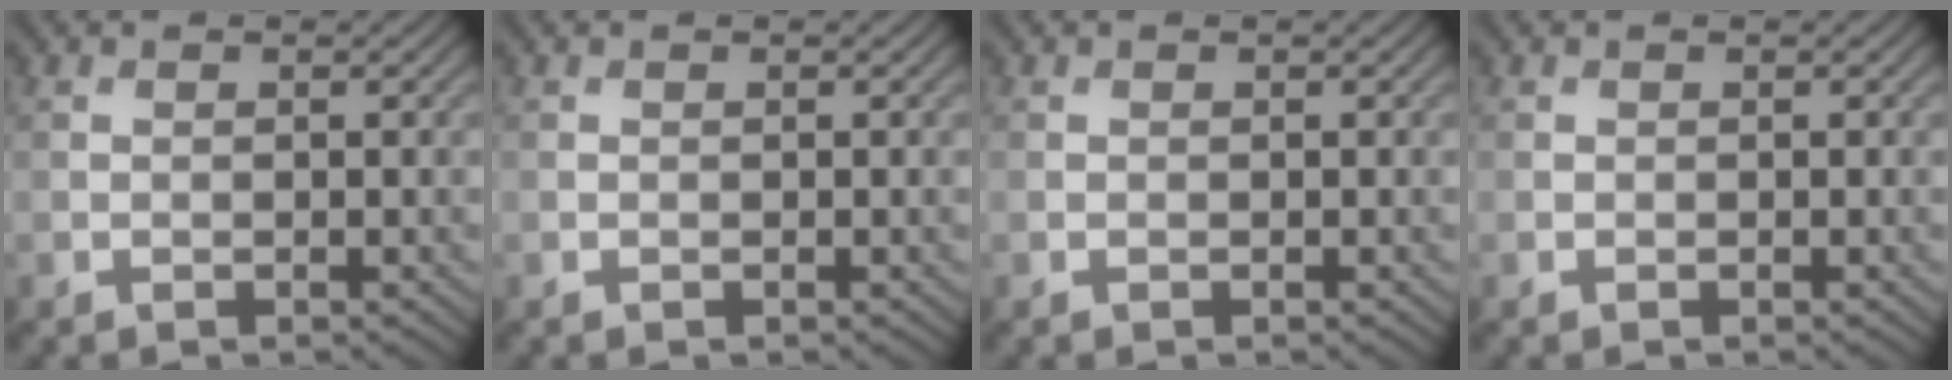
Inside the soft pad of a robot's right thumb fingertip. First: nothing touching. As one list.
[{"total": 0.0}, {"total": 0.0}, {"total": 0.0}]